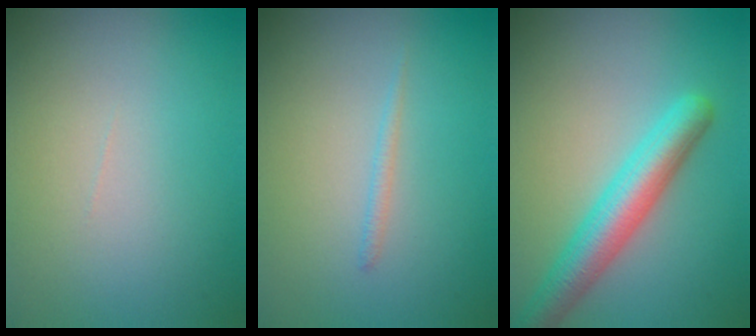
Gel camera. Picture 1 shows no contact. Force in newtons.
{"total": 0.7, "press": 0.7, "slide": 0.1}
{"total": 5.0, "press": 5.0, "slide": 0.3}